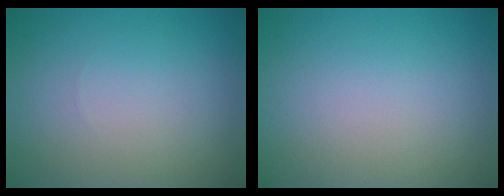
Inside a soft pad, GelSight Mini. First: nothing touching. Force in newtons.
{"total": 0.0}